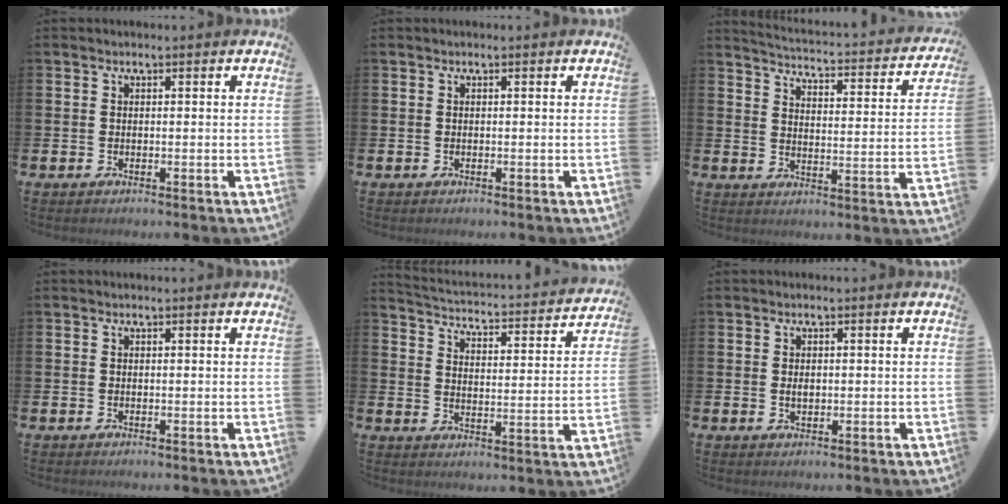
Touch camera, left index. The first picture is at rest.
{"total": 0.0}
{"total": 3.2, "force": [3.1, 0.3, 0.9], "torque": [-0.036, -0.035, 0.043]}
{"total": 0.0}
{"total": 3.2, "force": [3.1, 0.5, 0.6], "torque": [-0.031, -0.037, 0.044]}
{"total": 1.1, "force": [0.2, 0.7, 0.8], "torque": [-0.003, -0.001, -0.002]}